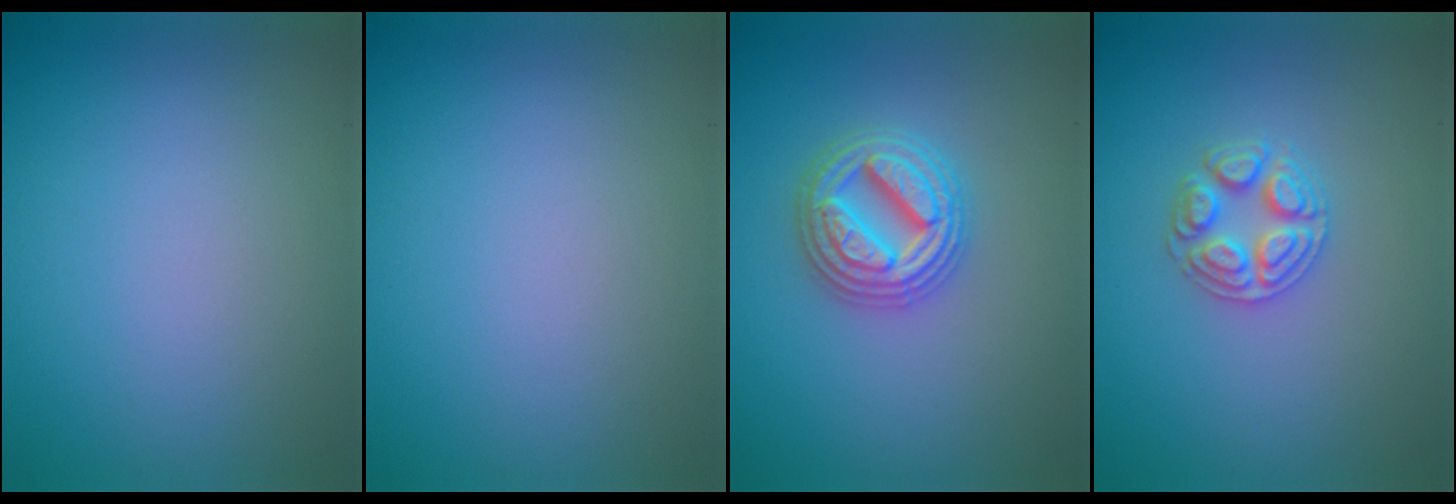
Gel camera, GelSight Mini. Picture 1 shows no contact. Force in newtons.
{"total": 0.0}
{"total": 4.9, "press": 4.8, "slide": 0.8}
{"total": 2.5, "press": 2.5, "slide": 0.4}